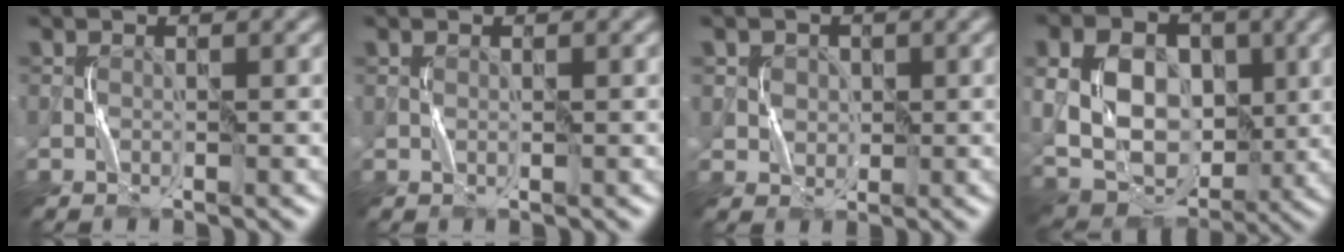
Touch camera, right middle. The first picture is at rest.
{"total": 0.0}
{"total": 3.2, "force": [1.2, 2.7, 1.2], "torque": [-0.027, 0.007, 0.023]}
{"total": 10.9, "force": [1.1, 7.9, 7.4], "torque": [-0.152, -0.006, 0.024]}